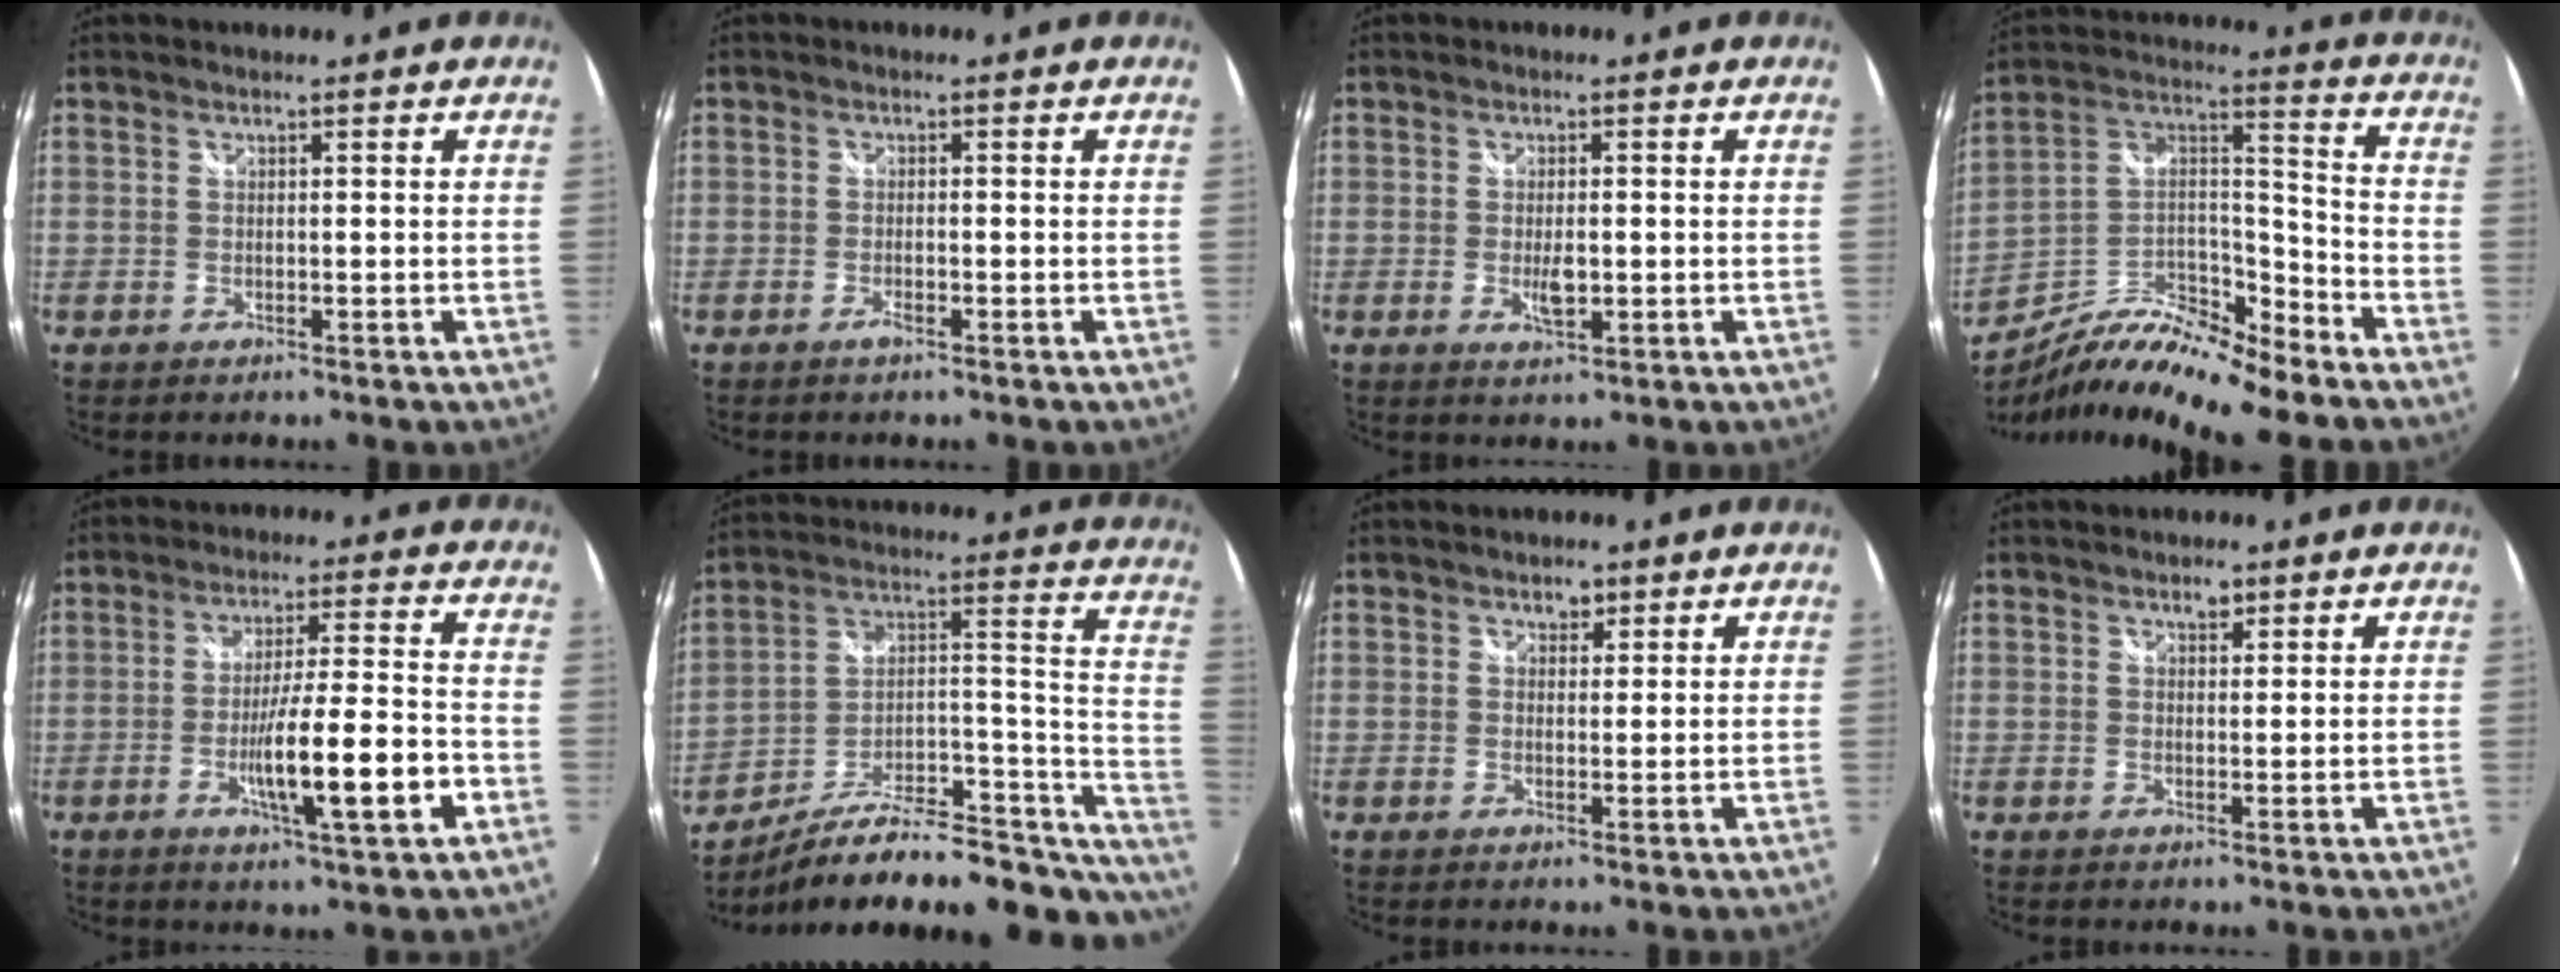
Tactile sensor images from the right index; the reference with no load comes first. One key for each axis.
{"total": 1.4, "fx": -0.8, "fy": 0.3, "fz": 1.1, "tx": -0.023, "ty": -0.002, "tz": -0.015}
{"total": 3.6, "fx": -0.6, "fy": 1.5, "fz": 3.2, "tx": -0.055, "ty": -0.008, "tz": -0.008}
{"total": 15.1, "fx": -12.3, "fy": 1.9, "fz": 8.6, "tx": -0.161, "ty": 0.003, "tz": -0.237}
{"total": 12.5, "fx": -4.4, "fy": 0.7, "fz": 11.7, "tx": -0.197, "ty": -0.018, "tz": -0.067}
{"total": 25.3, "fx": -14.4, "fy": 10.4, "fz": 18.0, "tx": -0.237, "ty": 0.026, "tz": -0.213}
{"total": 1.8, "fx": 1.0, "fy": 1.4, "fz": 0.6, "tx": -0.004, "ty": 0.006, "tz": 0.015}
{"total": 1.7, "fx": 1.1, "fy": 1.1, "fz": 0.9, "tx": -0.010, "ty": 0.005, "tz": 0.017}